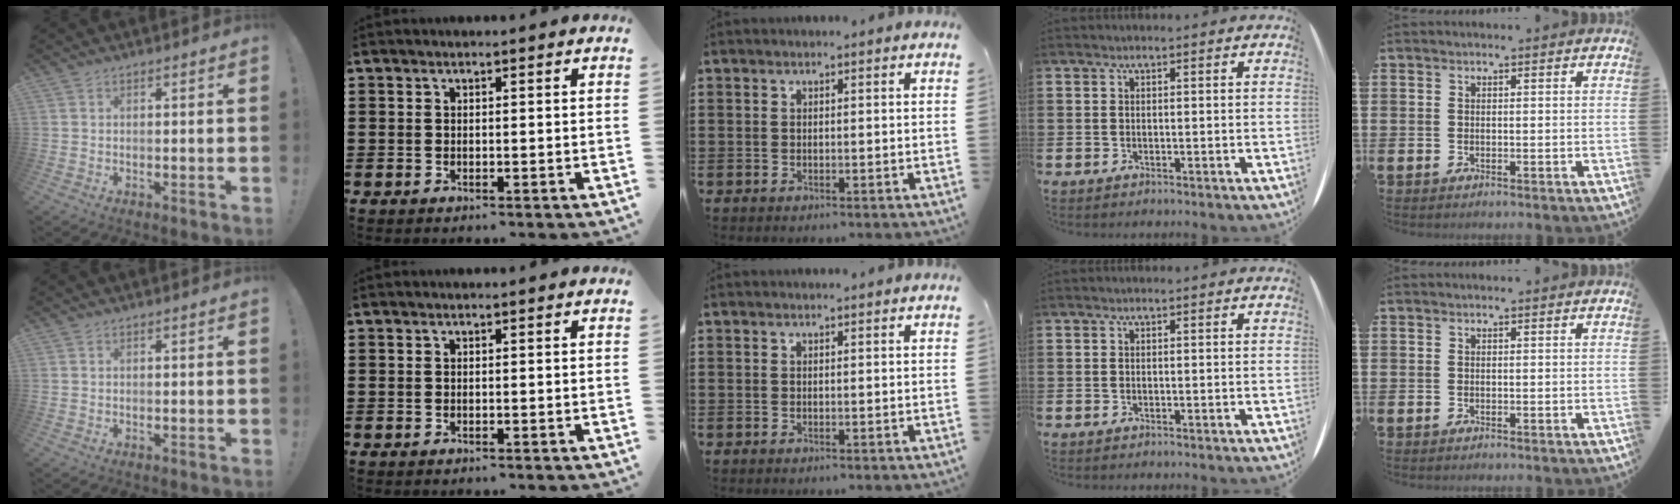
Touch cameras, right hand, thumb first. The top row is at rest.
{}